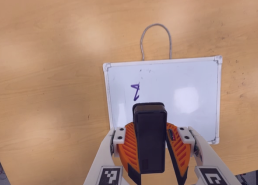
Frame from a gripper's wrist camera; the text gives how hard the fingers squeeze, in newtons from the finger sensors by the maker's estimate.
{"total": 10.0, "left": 10.0, "right": 10.0}